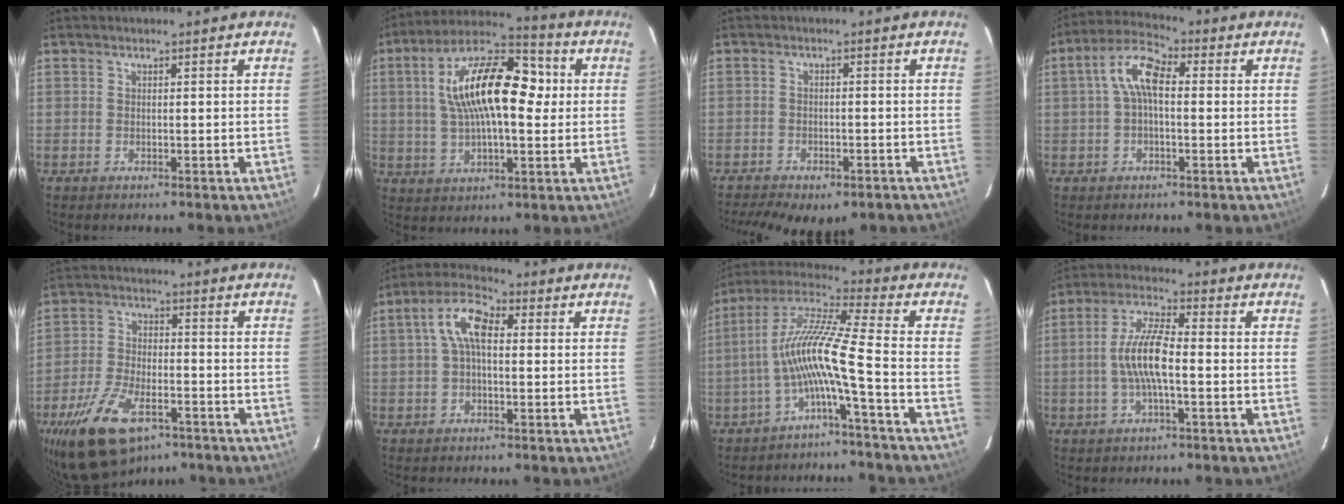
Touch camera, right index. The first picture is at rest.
{"total": 17.8, "force": [2.7, 7.7, 15.8], "torque": [-0.281, 0.027, 0.037]}
{"total": 11.9, "force": [-8.8, 5.1, 6.1], "torque": [-0.144, -0.024, -0.123]}
{"total": 7.2, "force": [0.4, 3.4, 6.3], "torque": [-0.131, 0.027, 0.005]}
{"total": 15.1, "force": [-9.1, 7.3, 9.5], "torque": [-0.208, -0.023, -0.162]}
{"total": 7.4, "force": [0.9, 3.7, 6.3], "torque": [-0.129, 0.026, 0.013]}
{"total": 11.0, "force": [-3.9, -0.8, 10.2], "torque": [-0.206, 0.013, -0.078]}
{"total": 8.7, "force": [-1.4, 2.0, 8.3], "torque": [-0.170, 0.008, -0.029]}